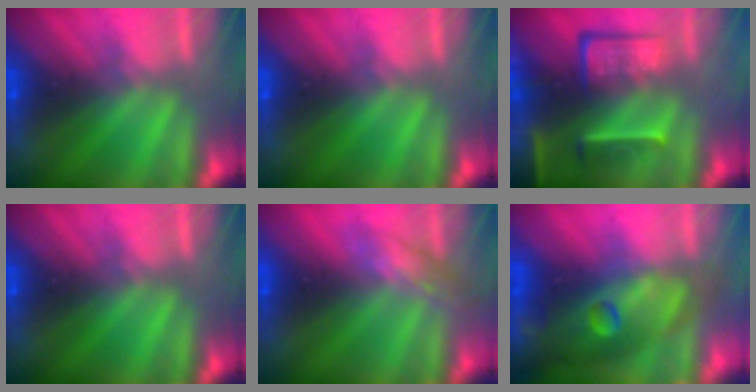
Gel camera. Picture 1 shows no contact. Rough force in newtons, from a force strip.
{"total": 0.0}
{"total": 8.6}
{"total": 0.0}
{"total": 2.1}
{"total": 10.8}